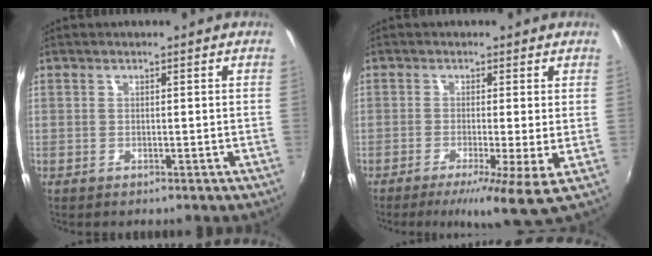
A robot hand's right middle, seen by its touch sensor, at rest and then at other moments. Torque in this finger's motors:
{"motor_torque": [-0.93, -1.21, -0.42, -0.03]}